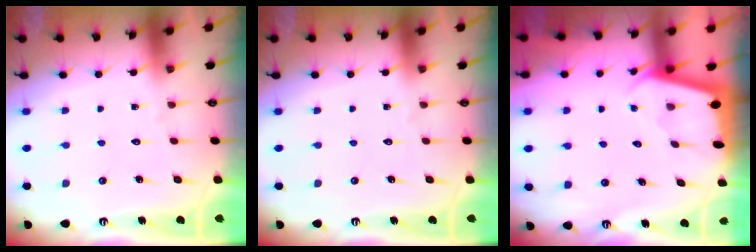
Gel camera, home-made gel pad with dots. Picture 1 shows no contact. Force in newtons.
{"total": 0.0}
{"total": 2.2, "press": 2.2, "slide": 0.2}